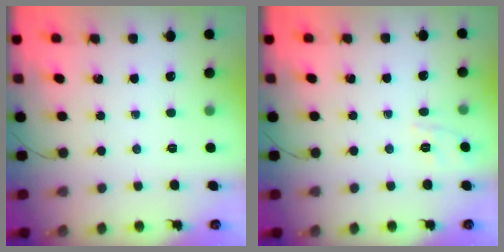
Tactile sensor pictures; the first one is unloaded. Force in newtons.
{"total": 1.8, "press": 0.3, "slide": 1.8}